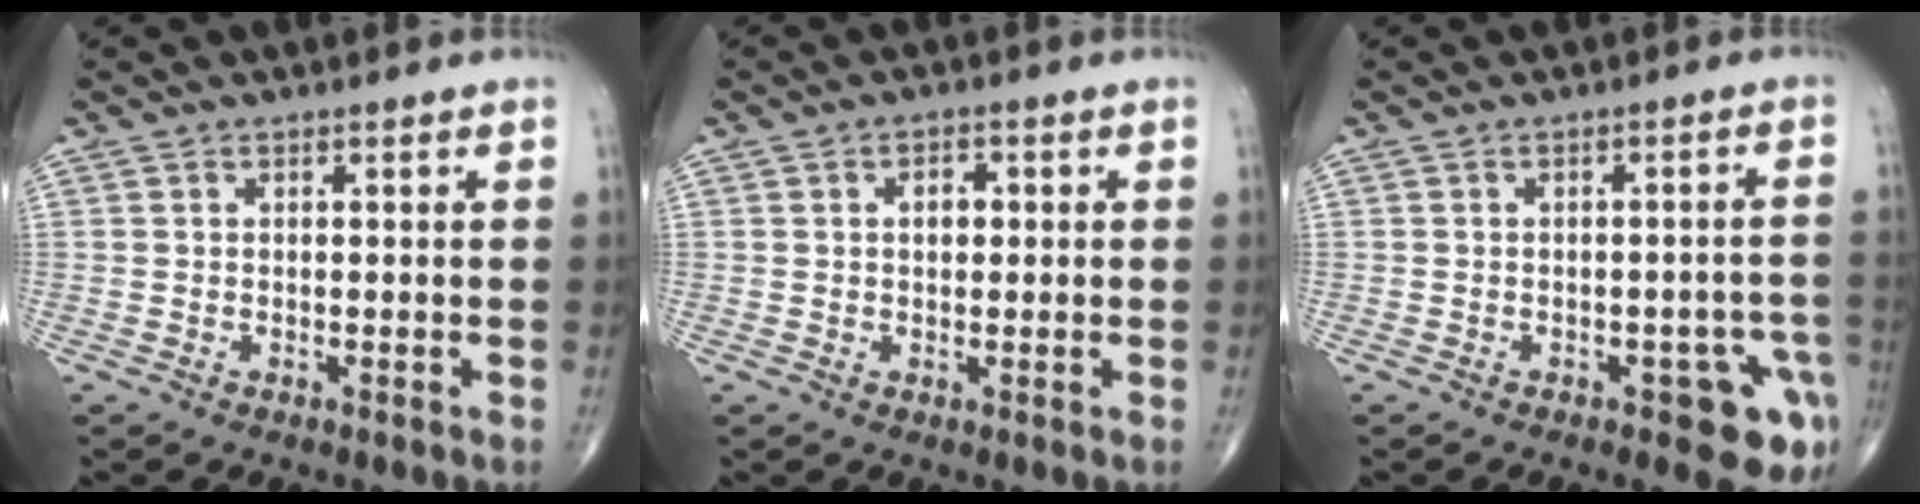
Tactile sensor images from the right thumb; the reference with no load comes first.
{"total": 2.8, "force": [0.4, 2.0, 2.0], "torque": [-0.022, 0.007, 0.003]}
{"total": 9.1, "force": [-4.1, 3.6, 7.2], "torque": [-0.051, 0.018, -0.046]}